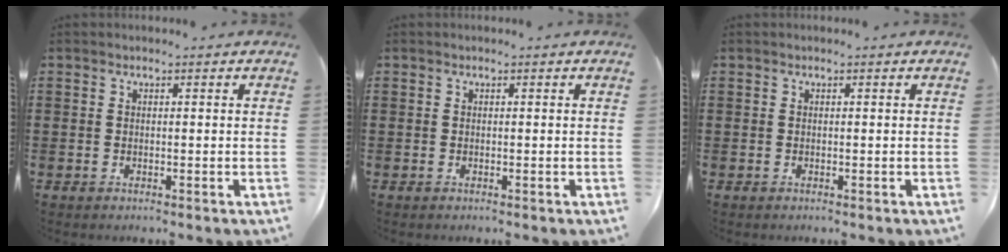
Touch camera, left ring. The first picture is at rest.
{"total": 0.0}
{"total": 0.0}